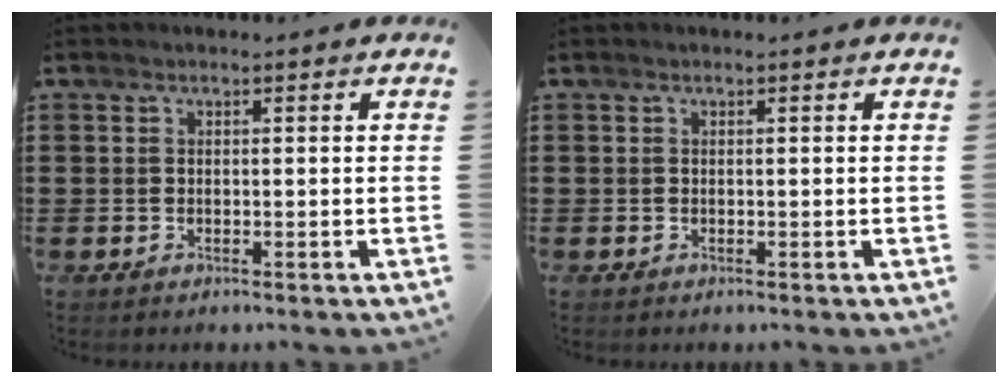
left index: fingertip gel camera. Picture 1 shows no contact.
{"total": 0.0}